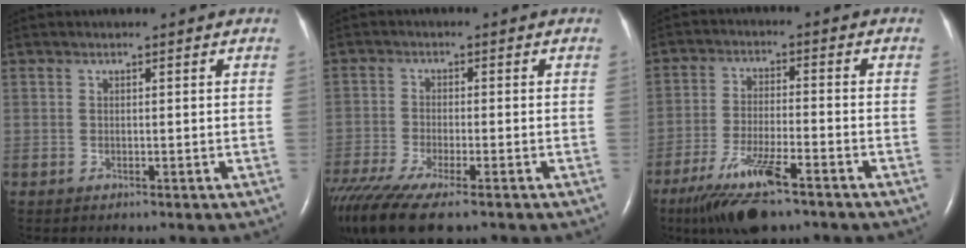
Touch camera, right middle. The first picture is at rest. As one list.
[{"total": 12.5, "force": [-9.2, 2.4, 8.1], "torque": [-0.157, -0.030, -0.160]}, {"total": 10.6, "force": [-6.9, 1.5, 7.8], "torque": [-0.156, -0.027, -0.121]}]